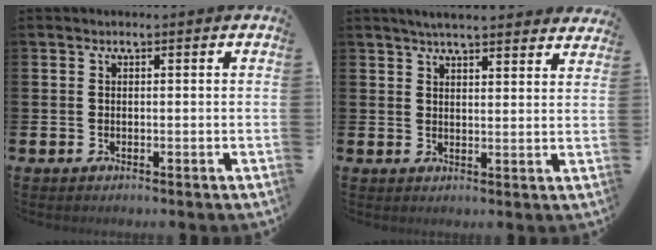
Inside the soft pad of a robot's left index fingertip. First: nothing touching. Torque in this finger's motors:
{"motor_torque": [0.96, -1.18, 0.39, 0.04]}